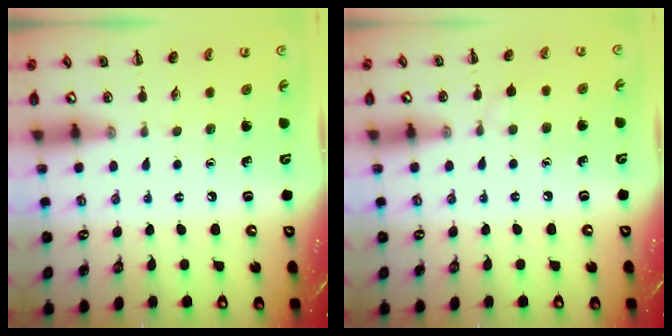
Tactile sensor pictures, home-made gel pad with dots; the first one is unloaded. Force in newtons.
{"total": 4.7, "press": 4.4, "slide": 1.6}